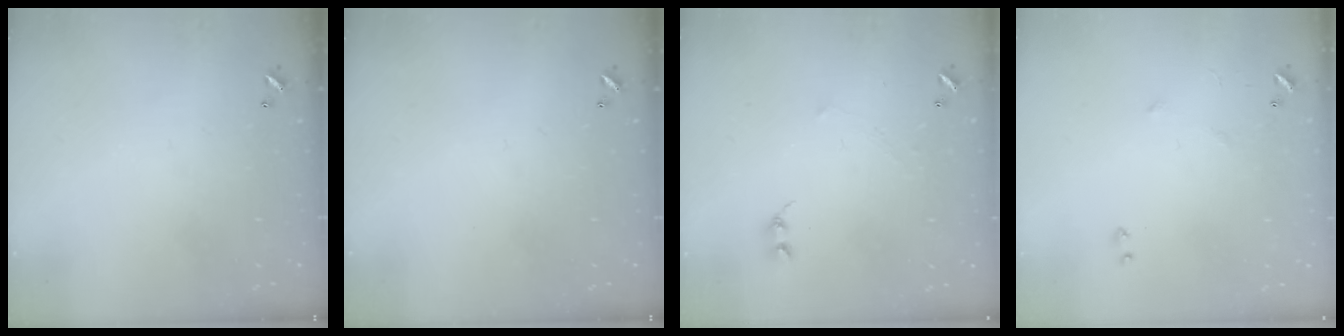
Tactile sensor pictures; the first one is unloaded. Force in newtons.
{"total": 0.0}
{"total": 1.7, "press": 1.6, "slide": 0.4}
{"total": 5.2, "press": 5.1, "slide": 0.9}